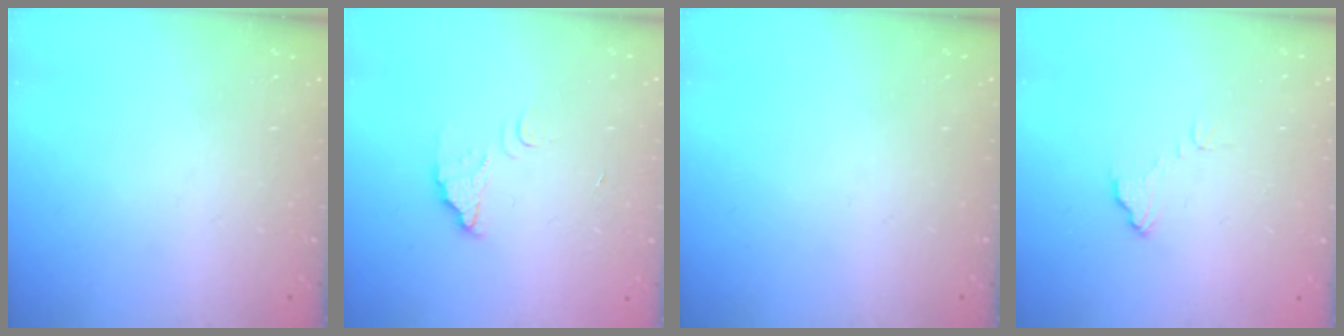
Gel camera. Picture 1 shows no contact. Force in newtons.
{"total": 2.9, "press": 2.9, "slide": 0.2}
{"total": 0.0}
{"total": 5.0, "press": 5.0, "slide": 0.5}